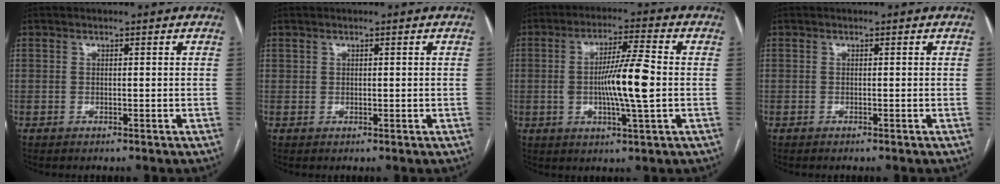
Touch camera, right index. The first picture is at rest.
{"total": 0.6, "force": [0.4, 0.3, 0.2], "torque": [0.003, -0.001, 0.007]}
{"total": 9.7, "force": [-0.6, 0.5, 9.6], "torque": [-0.171, 0.002, -0.015]}
{"total": 0.0}